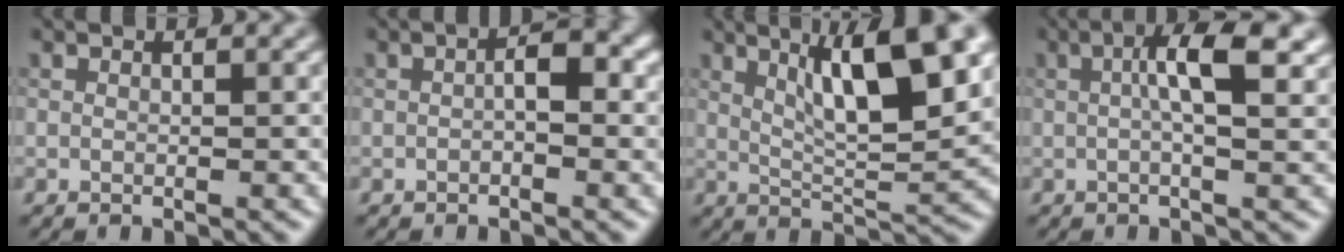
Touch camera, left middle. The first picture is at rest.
{"total": 2.2, "force": [-0.3, 0.8, 2.0], "torque": [-0.035, 0.005, -0.009]}
{"total": 10.0, "force": [4.1, 2.6, 8.7], "torque": [-0.127, 0.008, 0.067]}
{"total": 5.6, "force": [1.2, 1.3, 5.3], "torque": [-0.086, 0.008, 0.015]}